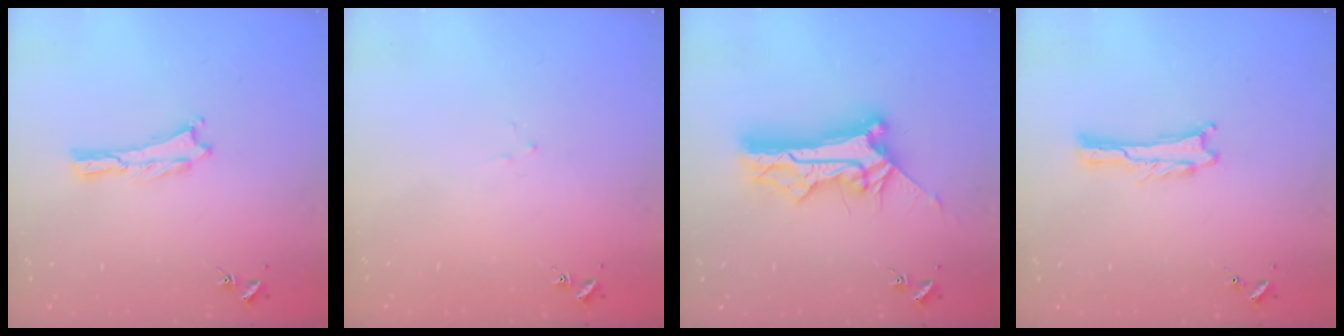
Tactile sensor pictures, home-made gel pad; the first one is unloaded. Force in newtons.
{"total": 1.8, "press": 1.8, "slide": 0.1}
{"total": 10.4, "press": 10.3, "slide": 1.1}
{"total": 0.0}